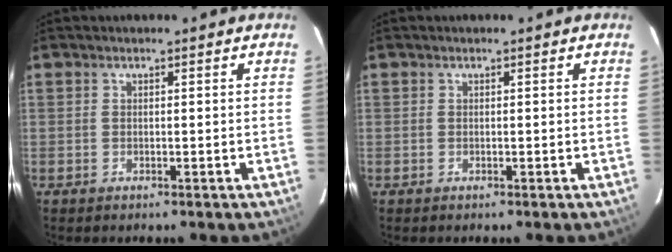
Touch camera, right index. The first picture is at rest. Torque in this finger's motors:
{"motor_torque": [0.00, 0.00, 0.02, 0.00]}